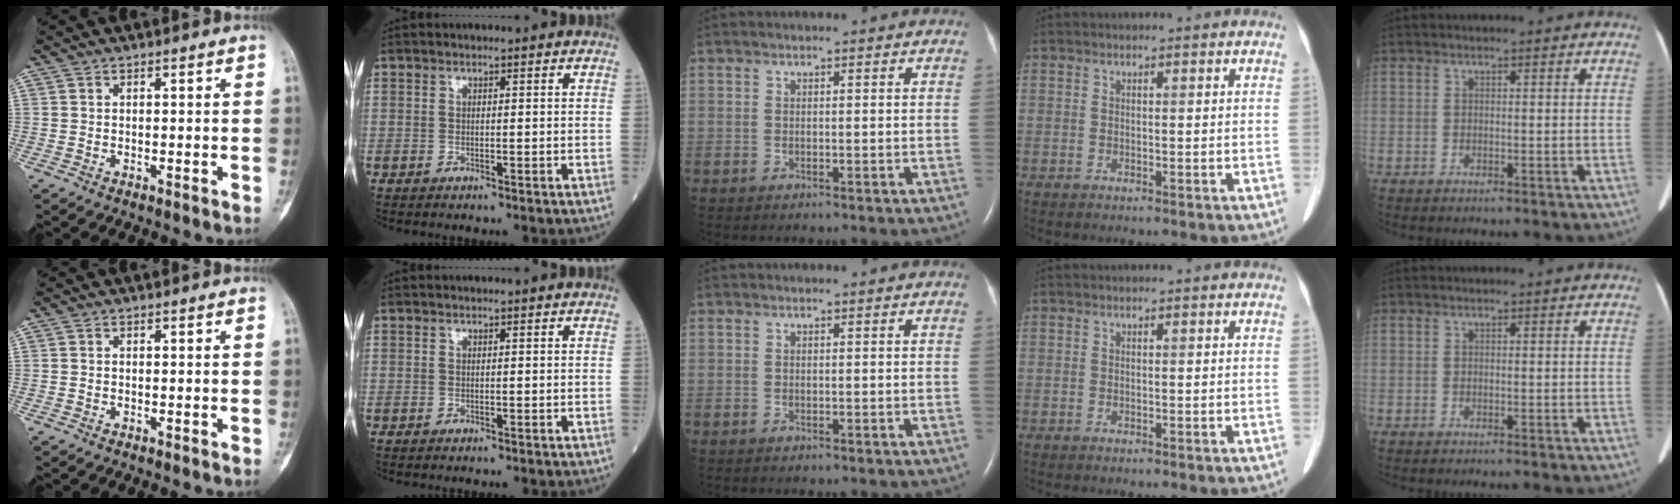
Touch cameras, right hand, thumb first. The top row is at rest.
{}